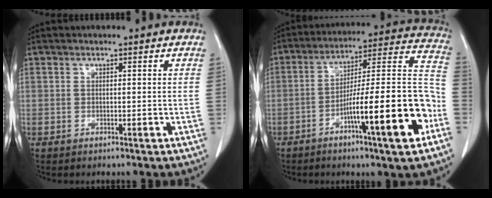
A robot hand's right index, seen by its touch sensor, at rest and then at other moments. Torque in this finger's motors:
{"motor_torque": [1.94, -0.20, 0.54, 0.16]}